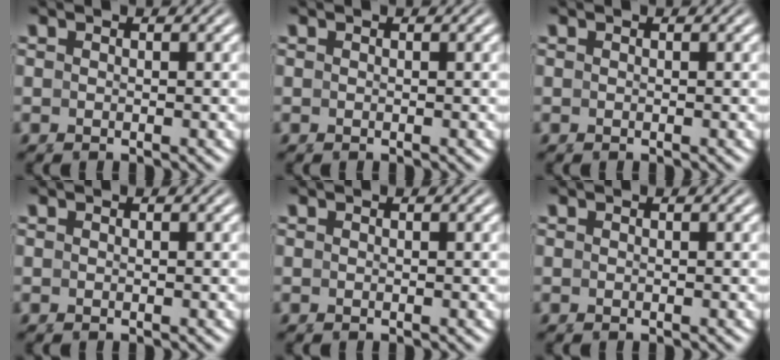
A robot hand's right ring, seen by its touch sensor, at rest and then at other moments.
{"total": 0.0}
{"total": 0.0}
{"total": 0.0}
{"total": 0.0}
{"total": 0.0}